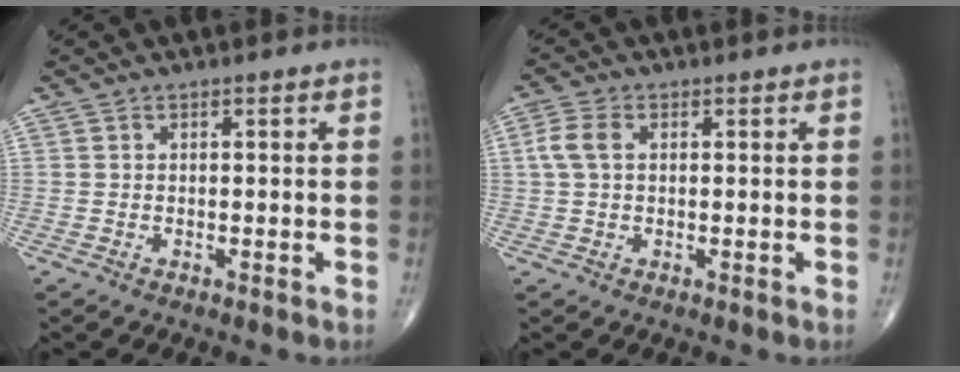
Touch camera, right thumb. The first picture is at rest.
{"total": 4.1, "force": [0.7, 2.6, 3.1], "torque": [-0.079, 0.012, 0.012]}